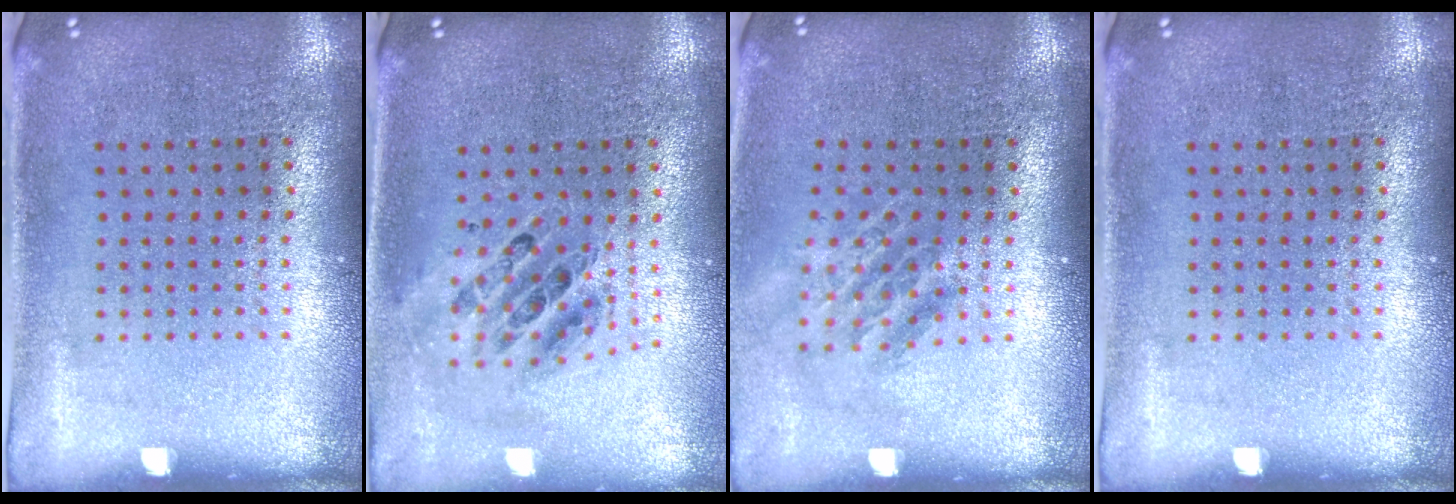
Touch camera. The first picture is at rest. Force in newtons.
{"total": 0.7, "press": 0.7, "slide": 0.1}
{"total": 1.5, "press": 1.1, "slide": 1.1}
{"total": 0.0}